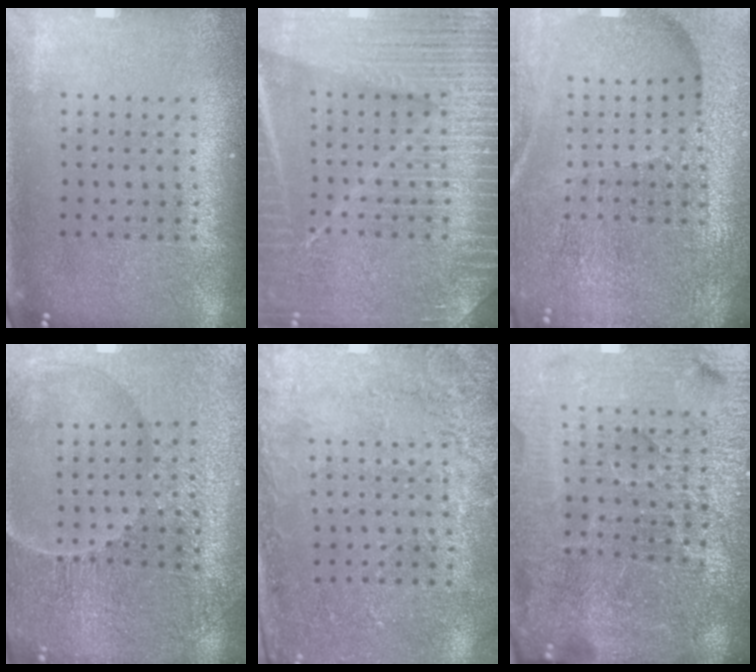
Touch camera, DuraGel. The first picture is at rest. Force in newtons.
{"total": 6.8, "press": 6.8, "slide": 1.0}
{"total": 5.1, "press": 4.7, "slide": 1.8}
{"total": 3.6, "press": 3.6, "slide": 0.4}
{"total": 2.6, "press": 2.3, "slide": 1.1}
{"total": 5.6, "press": 5.2, "slide": 2.1}